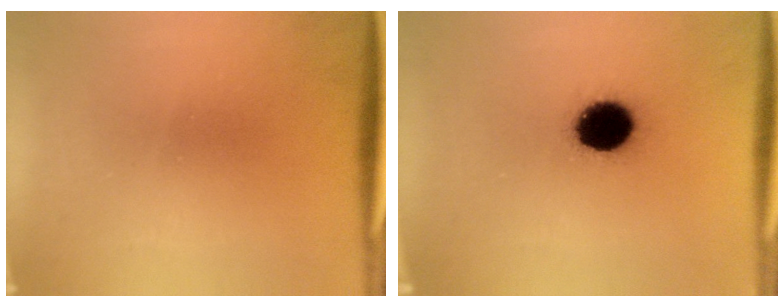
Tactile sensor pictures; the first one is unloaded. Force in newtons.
{"total": 12.0}